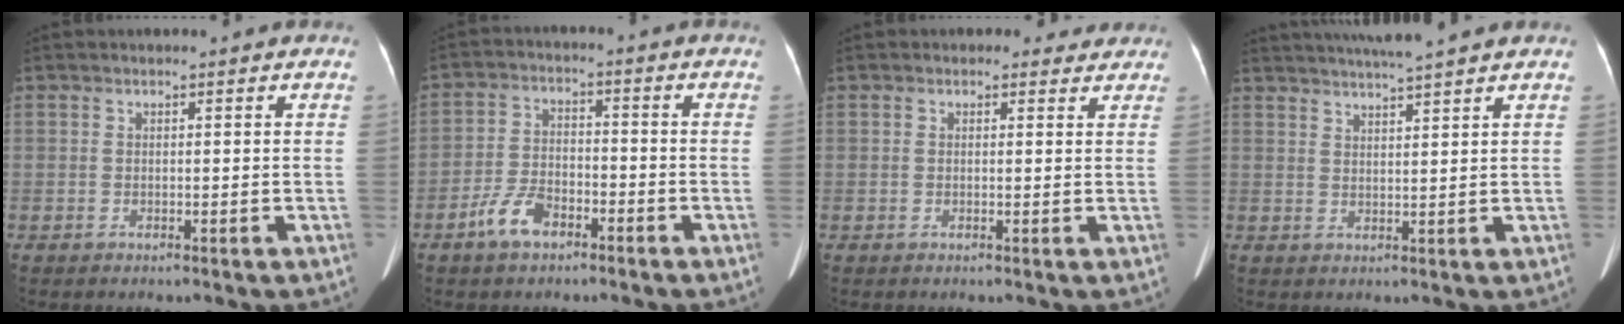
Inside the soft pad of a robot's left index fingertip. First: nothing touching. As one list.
[{"total": 6.3, "force": [-4.0, 3.0, 3.7], "torque": [-0.087, 0.005, -0.075]}, {"total": 2.3, "force": [1.8, 1.4, 0.2], "torque": [0.002, 0.003, 0.010]}, {"total": 7.6, "force": [6.8, -1.0, 3.3], "torque": [-0.058, 0.016, 0.098]}]